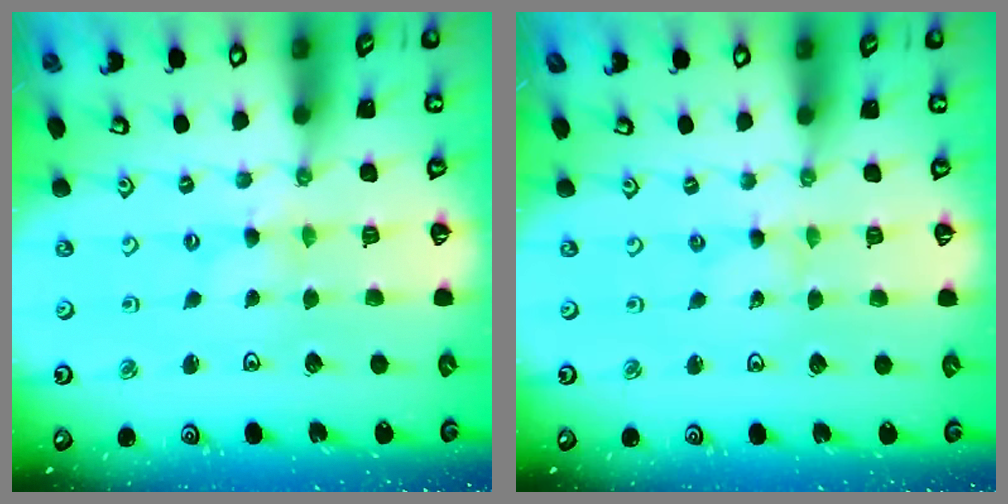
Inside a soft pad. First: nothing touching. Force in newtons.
{"total": 0.0}